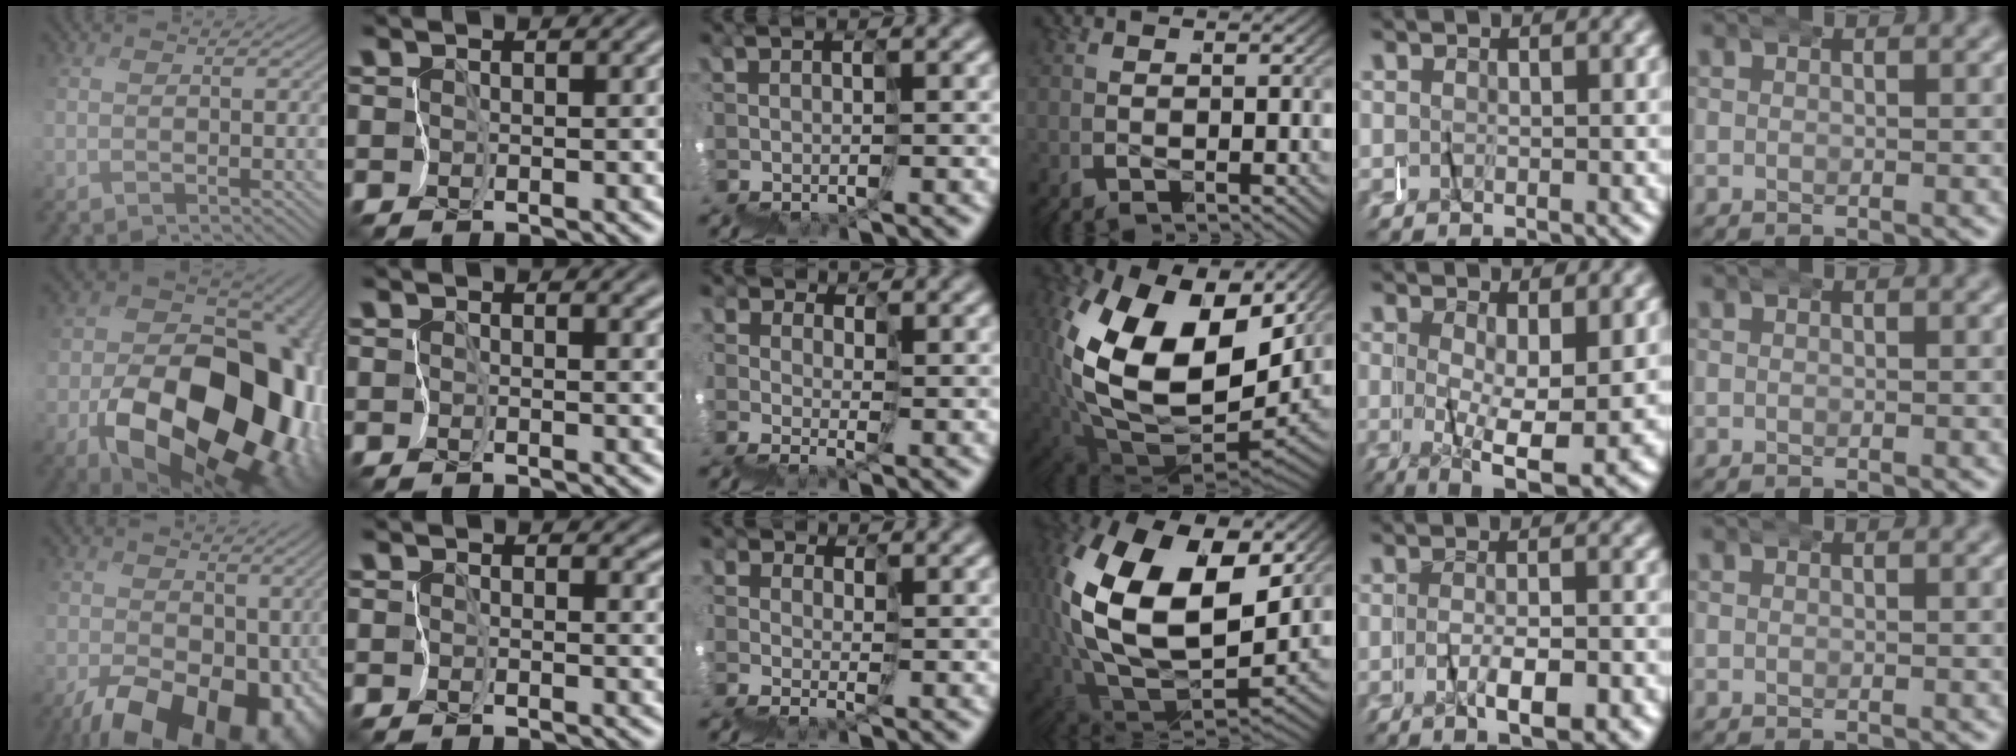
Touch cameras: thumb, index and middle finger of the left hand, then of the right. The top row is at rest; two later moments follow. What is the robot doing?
{"motion": "wrap", "object": "masking tape"}